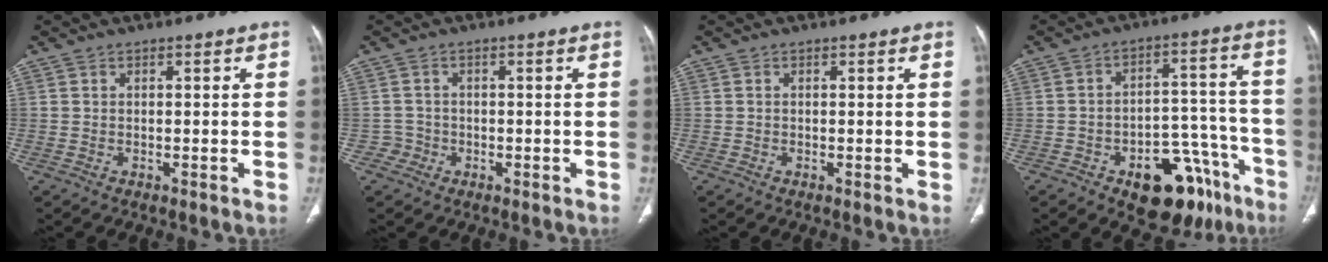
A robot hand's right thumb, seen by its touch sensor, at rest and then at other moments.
{"total": 1.8, "force": [-0.8, 1.6, -0.4], "torque": [0.018, 0.009, -0.020]}
{"total": 0.5, "force": [0.1, 0.2, 0.5], "torque": [-0.008, -0.001, 0.001]}
{"total": 17.4, "force": [-10.1, 9.4, 10.6], "torque": [-0.077, 0.089, -0.133]}